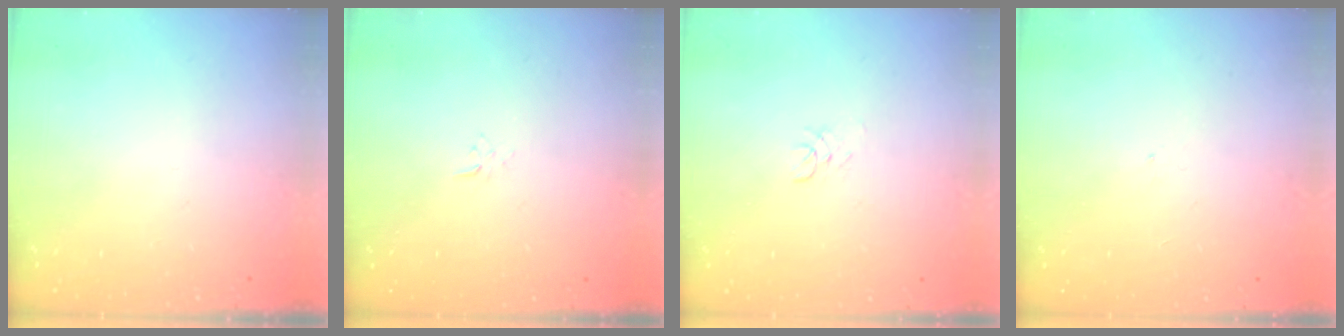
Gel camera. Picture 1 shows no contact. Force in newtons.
{"total": 2.6, "press": 2.6, "slide": 0.3}
{"total": 1.7, "press": 1.7, "slide": 0.2}
{"total": 1.3, "press": 1.2, "slide": 0.5}